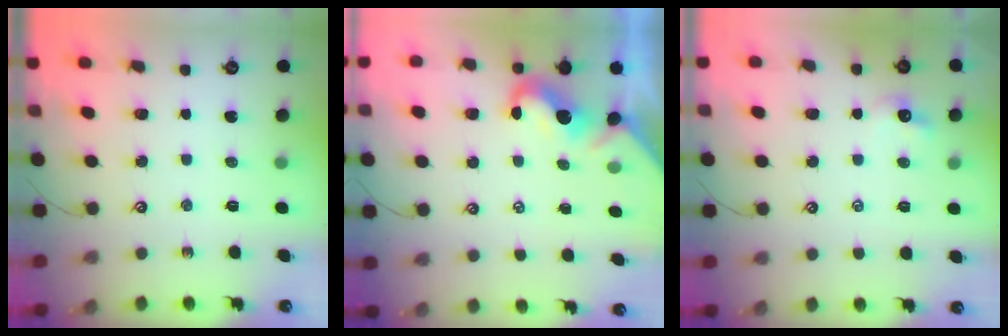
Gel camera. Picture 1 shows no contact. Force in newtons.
{"total": 1.4, "press": 1.2, "slide": 0.7}
{"total": 0.0}